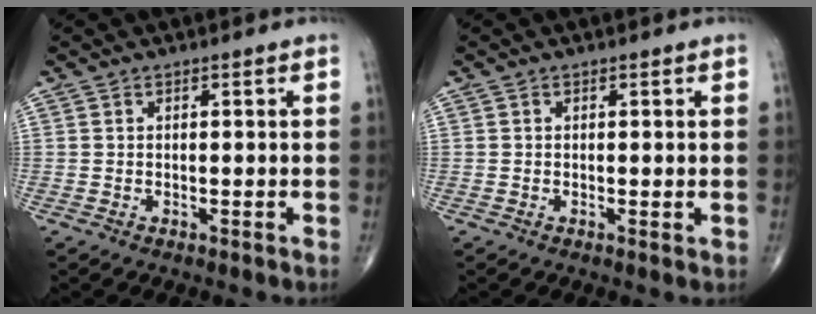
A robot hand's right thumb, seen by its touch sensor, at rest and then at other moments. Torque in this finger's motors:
{"motor_torque": [-0.52, 0.18, 0.16, -0.16, -0.07]}